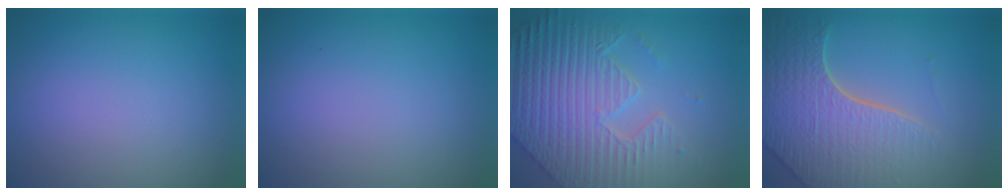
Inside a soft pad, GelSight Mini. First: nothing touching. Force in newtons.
{"total": 0.0}
{"total": 8.6, "press": 6.5, "slide": 5.6}
{"total": 8.0, "press": 5.7, "slide": 5.7}